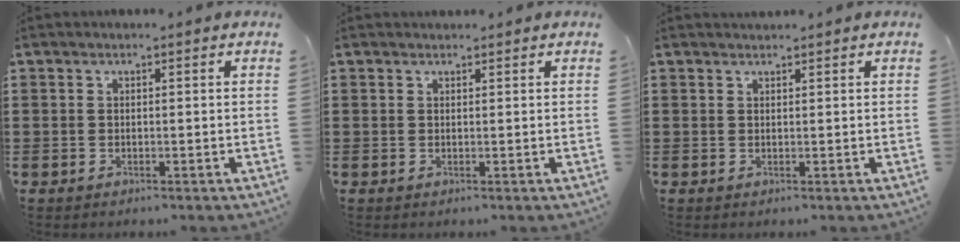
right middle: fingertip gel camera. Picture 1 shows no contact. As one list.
[{"total": 0.7, "force": [0.7, 0.3, -0.1], "torque": [0.008, -0.003, 0.011]}, {"total": 0.9, "force": [0.8, 0.2, -0.1], "torque": [0.000, 0.000, 0.016]}]